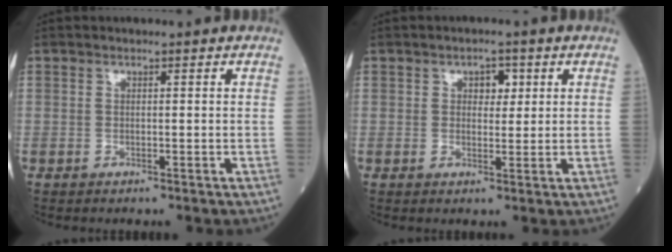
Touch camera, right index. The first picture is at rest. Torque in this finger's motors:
{"motor_torque": [0.06, 0.01, 0.00, 0.00]}